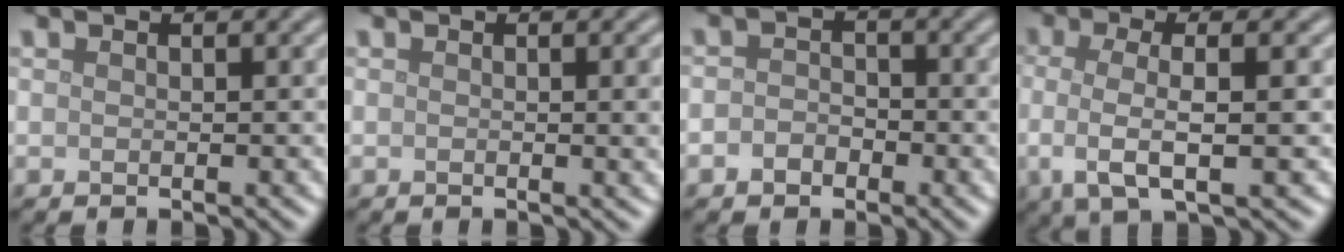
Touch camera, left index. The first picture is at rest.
{"total": 2.9, "force": [0.1, 0.9, 2.8], "torque": [-0.029, 0.001, -0.001]}
{"total": 1.9, "force": [-0.8, 1.5, 0.8], "torque": [-0.011, 0.001, -0.021]}
{"total": 5.0, "force": [-0.6, 1.6, 4.7], "torque": [-0.085, -0.005, -0.014]}